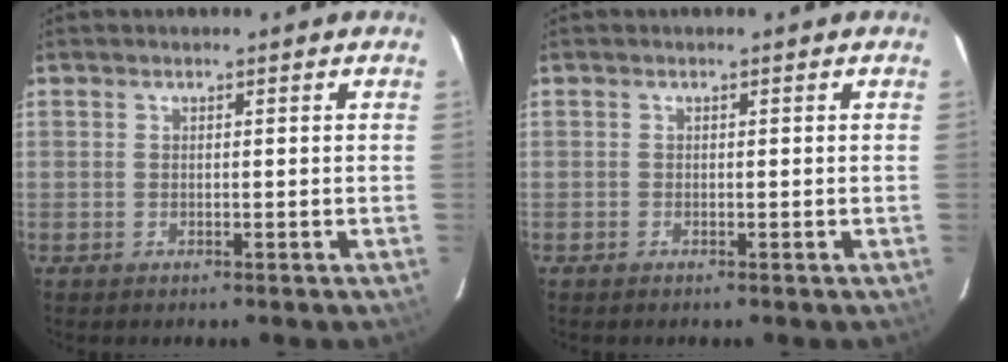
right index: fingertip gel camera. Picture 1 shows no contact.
{"total": 0.0}